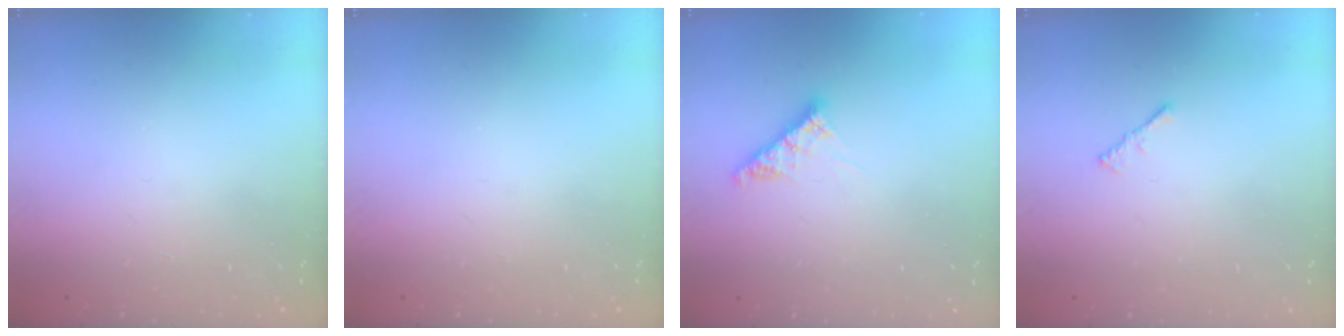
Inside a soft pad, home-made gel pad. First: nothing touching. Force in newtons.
{"total": 0.0}
{"total": 7.9, "press": 7.8, "slide": 0.6}
{"total": 1.5, "press": 1.4, "slide": 0.4}